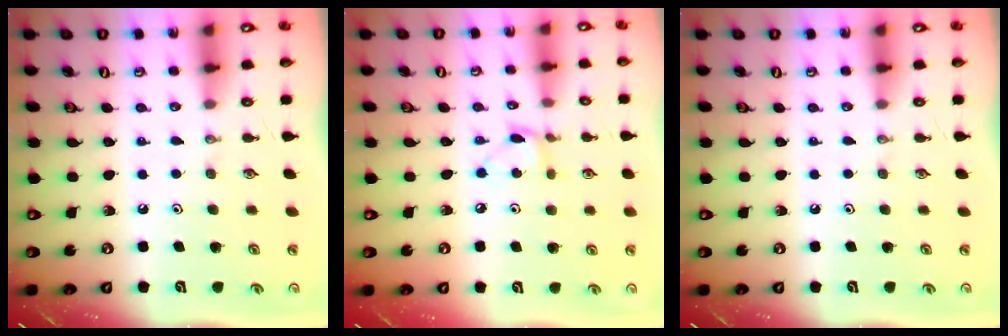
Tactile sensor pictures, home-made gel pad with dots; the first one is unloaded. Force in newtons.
{"total": 5.7, "press": 5.6, "slide": 0.6}
{"total": 0.0}